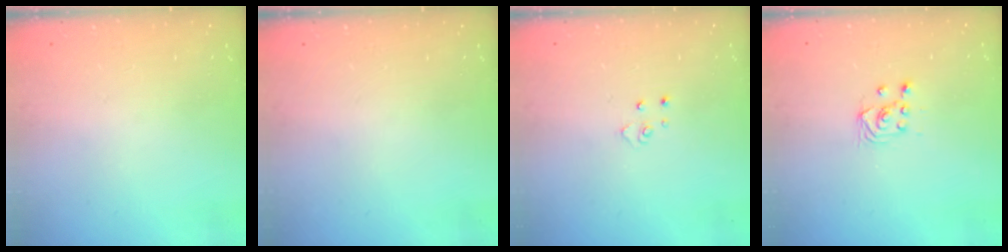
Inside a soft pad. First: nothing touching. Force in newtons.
{"total": 0.0}
{"total": 4.0, "press": 4.0, "slide": 0.4}
{"total": 2.9, "press": 2.7, "slide": 1.0}